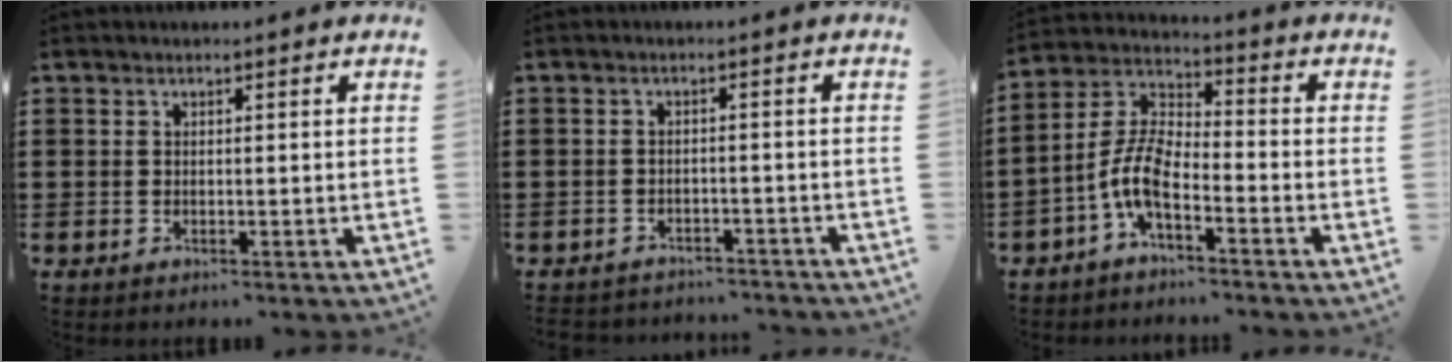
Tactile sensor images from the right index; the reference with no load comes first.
{"total": 2.2, "force": [-2.2, 0.4, -0.1], "torque": [-0.007, -0.001, -0.047]}
{"total": 7.7, "force": [-4.0, 2.8, 5.9], "torque": [-0.154, -0.015, -0.087]}